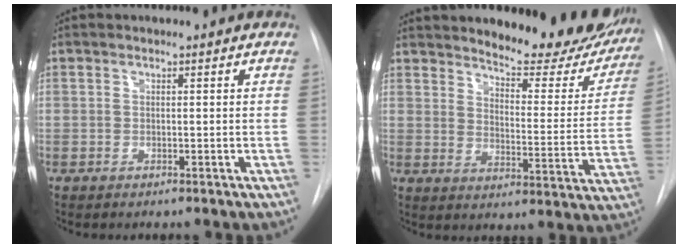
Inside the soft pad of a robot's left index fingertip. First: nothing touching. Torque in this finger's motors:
{"motor_torque": [0.33, -0.44, 0.62, 0.11]}